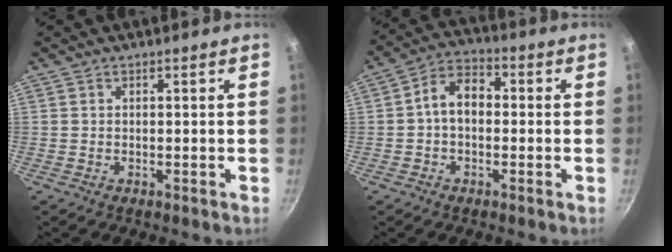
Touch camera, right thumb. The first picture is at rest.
{"total": 7.4, "force": [-0.2, 5.1, 5.4], "torque": [-0.068, 0.029, -0.020]}